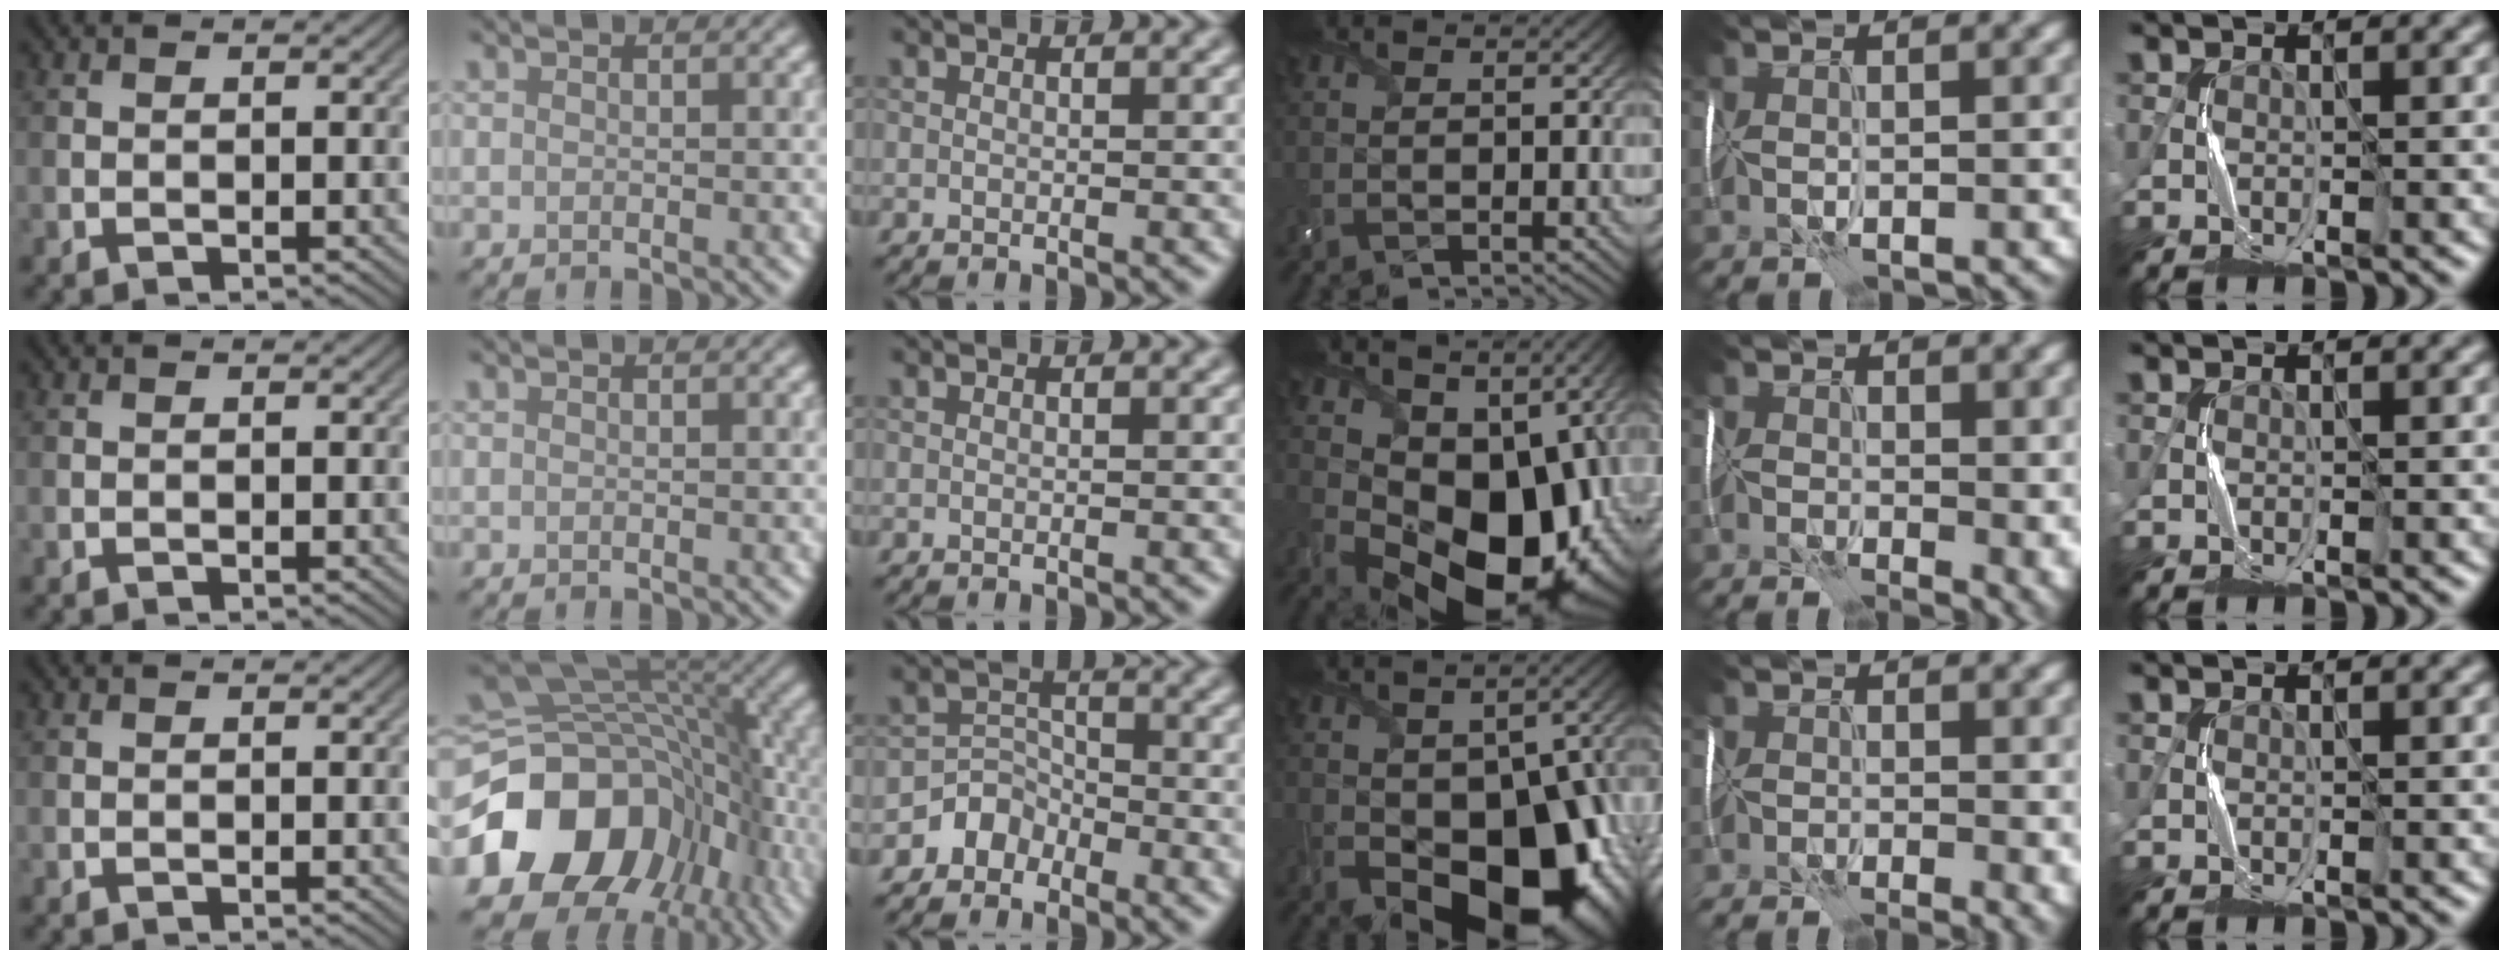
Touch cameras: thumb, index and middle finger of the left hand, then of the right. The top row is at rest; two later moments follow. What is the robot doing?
{"motion": "wrap", "object": "receipt paper"}